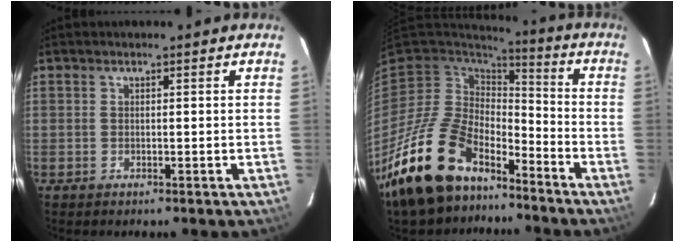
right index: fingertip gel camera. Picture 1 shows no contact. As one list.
[{"total": 20.1, "force": [-14.5, 9.6, 10.2], "torque": [-0.220, -0.018, -0.253]}]